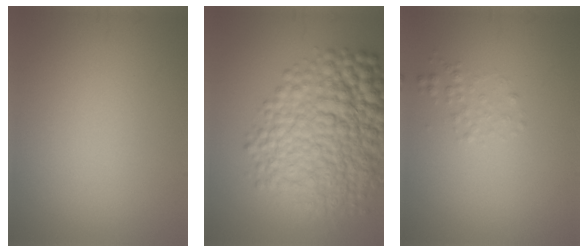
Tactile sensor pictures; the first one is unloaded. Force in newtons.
{"total": 12.0, "press": 11.9, "slide": 0.2}
{"total": 1.2, "press": 1.2, "slide": 0.1}